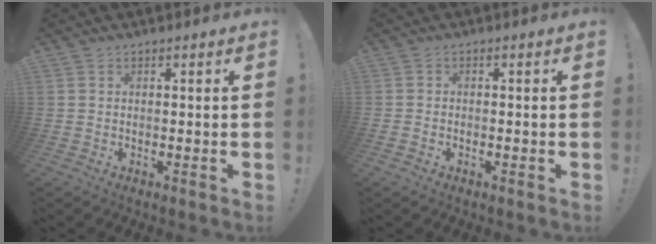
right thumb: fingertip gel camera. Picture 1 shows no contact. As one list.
[{"total": 11.6, "force": [-4.5, 8.1, 7.0], "torque": [-0.154, 0.023, -0.080]}]